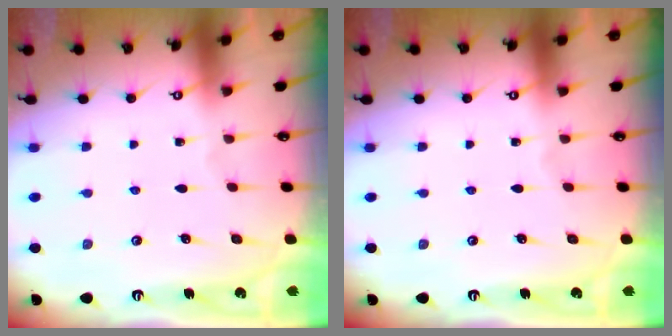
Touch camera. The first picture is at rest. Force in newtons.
{"total": 0.0}